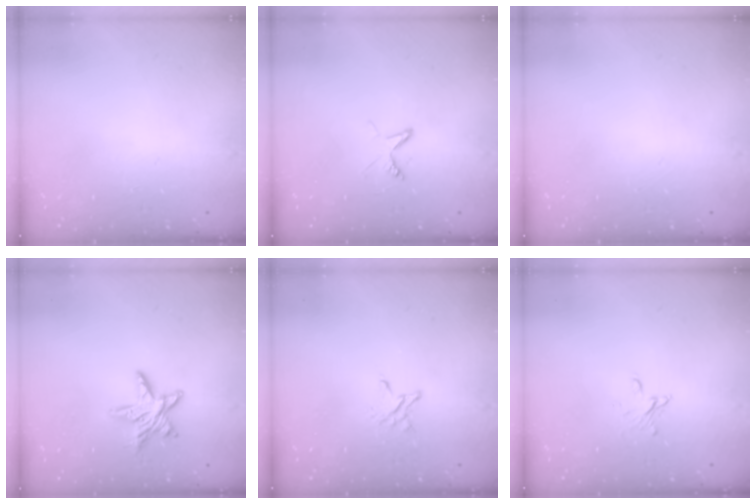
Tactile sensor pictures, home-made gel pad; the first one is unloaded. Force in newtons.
{"total": 3.8, "press": 3.8, "slide": 0.4}
{"total": 0.0}
{"total": 9.1, "press": 9.1, "slide": 0.5}
{"total": 2.4, "press": 2.4, "slide": 0.2}
{"total": 2.9, "press": 2.9, "slide": 0.3}